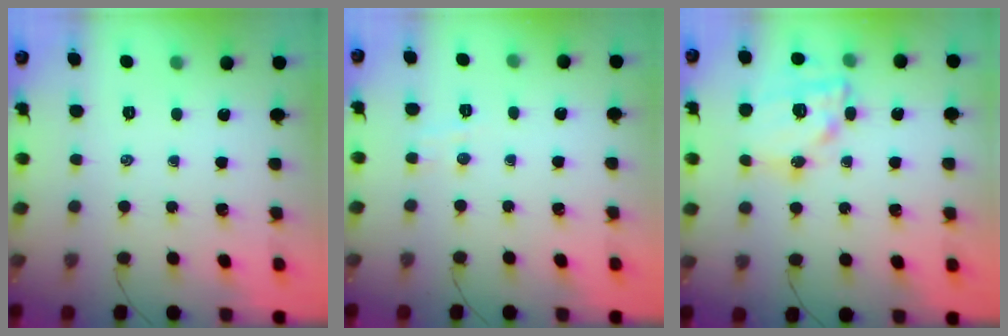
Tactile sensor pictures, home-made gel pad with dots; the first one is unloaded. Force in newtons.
{"total": 3.4, "press": 3.2, "slide": 0.9}
{"total": 16.8, "press": 16.5, "slide": 3.2}